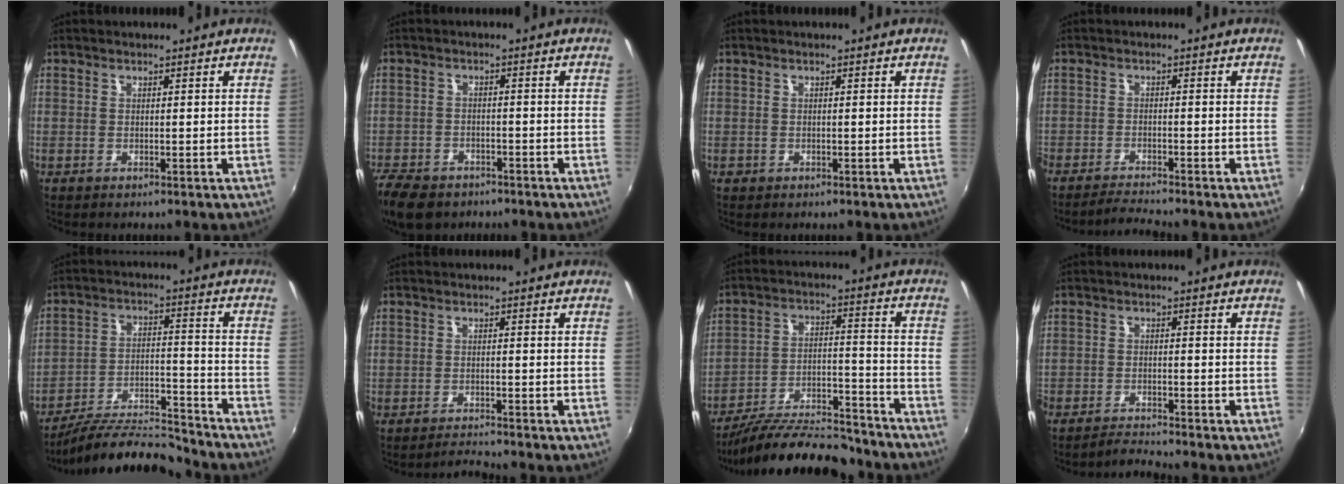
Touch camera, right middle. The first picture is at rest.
{"total": 10.1, "force": [-7.4, 5.5, 4.1], "torque": [-0.121, -0.012, -0.128]}
{"total": 0.7, "force": [-0.4, 0.6, 0.1], "torque": [-0.002, -0.004, -0.007]}
{"total": 3.6, "force": [-3.5, -0.7, 0.7], "torque": [-0.035, -0.007, -0.068]}
{"total": 15.2, "force": [-14.2, 2.4, 4.7], "torque": [-0.097, 0.006, -0.225]}
{"total": 2.6, "force": [-2.6, -0.5, 0.1], "torque": [-0.014, -0.003, -0.048]}
{"total": 20.8, "force": [-18.2, 5.3, 8.7], "torque": [-0.156, 0.002, -0.263]}
{"total": 3.7, "force": [-3.7, -0.4, 0.4], "torque": [-0.027, -0.007, -0.071]}